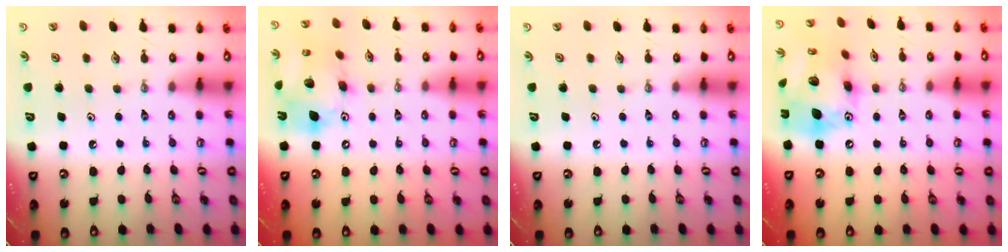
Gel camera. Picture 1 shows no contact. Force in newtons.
{"total": 15.7, "press": 15.6, "slide": 2.3}
{"total": 0.0}
{"total": 18.2, "press": 18.2, "slide": 1.3}